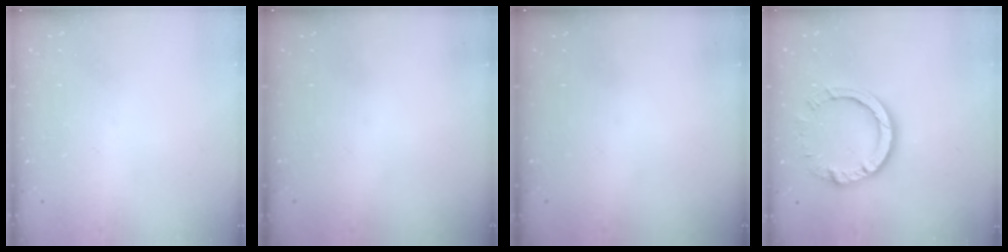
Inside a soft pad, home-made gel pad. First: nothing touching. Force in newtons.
{"total": 0.0}
{"total": 0.0}
{"total": 10.8, "press": 10.7, "slide": 1.0}